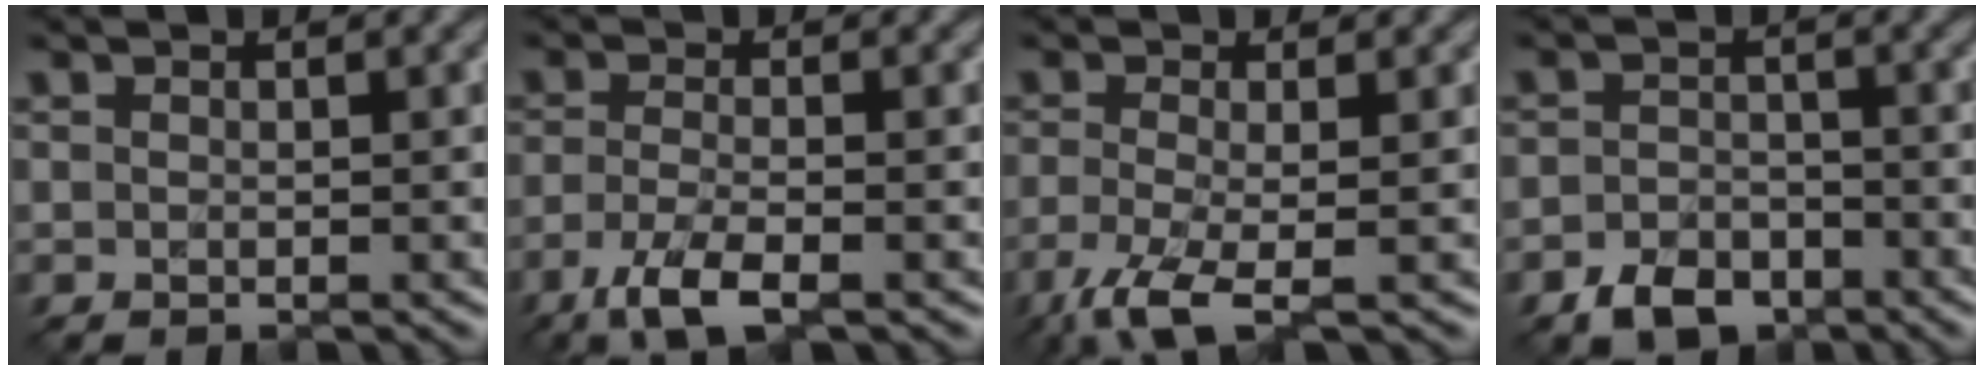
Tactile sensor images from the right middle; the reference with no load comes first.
{"total": 3.8, "force": [-2.5, 0.9, 2.8], "torque": [-0.068, 0.000, -0.055]}
{"total": 4.3, "force": [-2.4, 0.9, 3.5], "torque": [-0.082, -0.006, -0.056]}
{"total": 3.1, "force": [-2.3, 1.8, 0.9], "torque": [-0.021, 0.006, -0.049]}